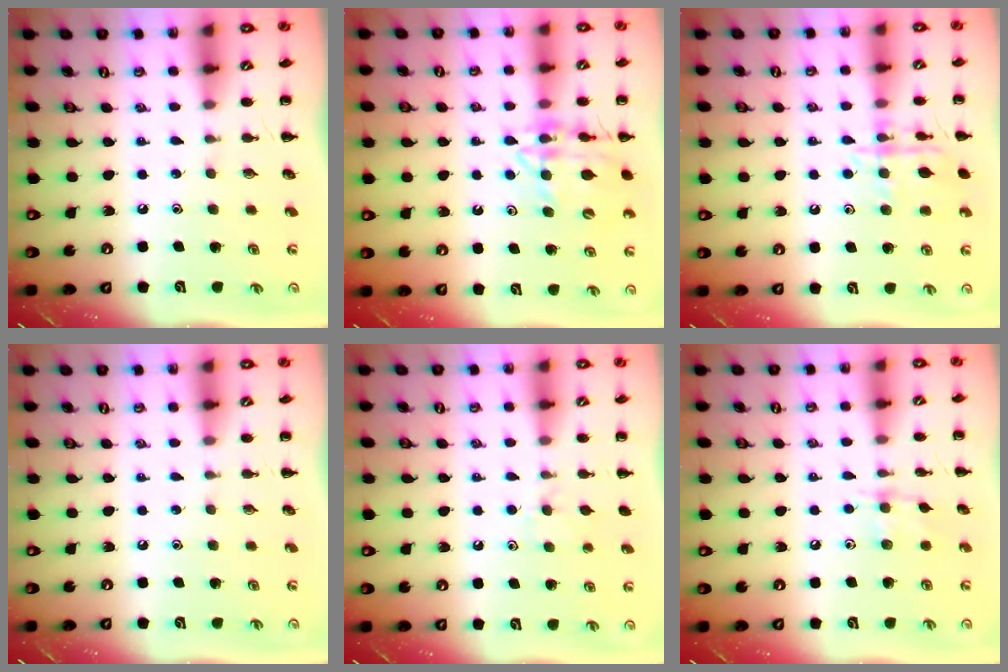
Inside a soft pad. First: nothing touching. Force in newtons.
{"total": 14.3, "press": 14.0, "slide": 2.6}
{"total": 12.5, "press": 12.5, "slide": 0.7}
{"total": 0.0}
{"total": 5.7, "press": 5.4, "slide": 1.9}
{"total": 7.2, "press": 7.2, "slide": 0.7}